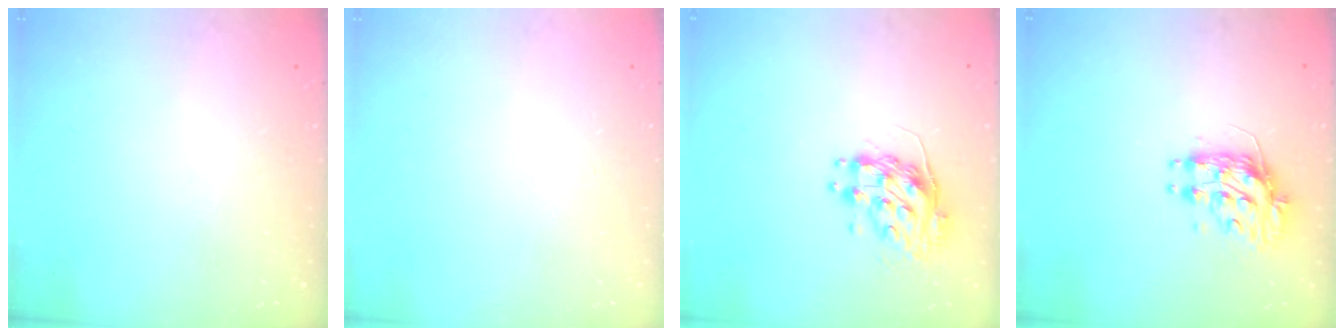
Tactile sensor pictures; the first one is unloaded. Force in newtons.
{"total": 0.0}
{"total": 9.8, "press": 9.8, "slide": 0.7}
{"total": 9.2, "press": 9.2, "slide": 0.7}